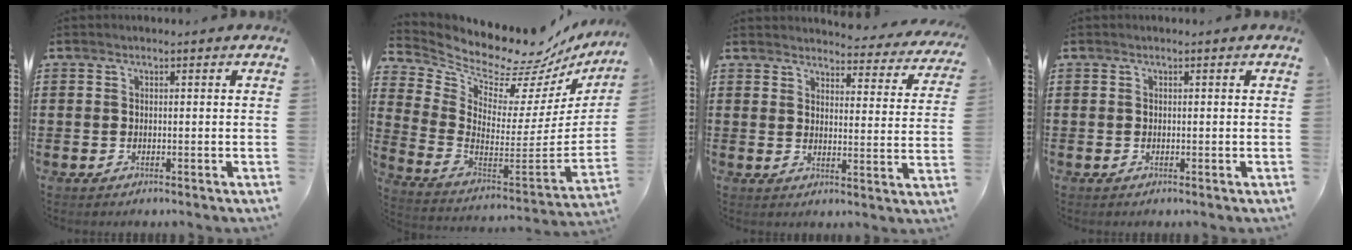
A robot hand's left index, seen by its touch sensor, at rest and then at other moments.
{"total": 8.0, "force": [7.7, 1.6, 1.2], "torque": [-0.061, -0.090, 0.124]}
{"total": 3.5, "force": [3.5, 0.3, 0.5], "torque": [-0.022, -0.027, 0.056]}
{"total": 0.0}